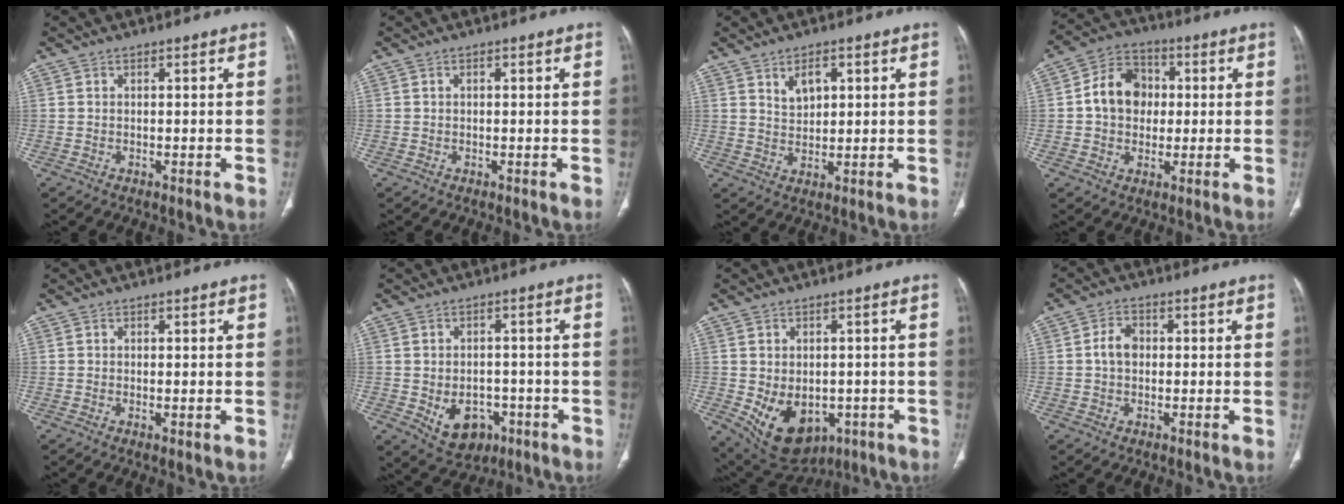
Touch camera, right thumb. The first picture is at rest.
{"total": 0.6, "force": [0.2, 0.4, 0.5], "torque": [-0.007, 0.005, 0.001]}
{"total": 4.9, "force": [2.3, 2.8, 3.3], "torque": [-0.044, -0.015, 0.042]}
{"total": 10.7, "force": [0.8, 8.7, 6.1], "torque": [-0.075, 0.017, 0.003]}
{"total": 0.8, "force": [0.0, 0.3, 0.7], "torque": [-0.014, -0.006, 0.002]}
{"total": 8.4, "force": [-2.9, 6.4, 4.8], "torque": [-0.051, 0.015, -0.028]}
{"total": 12.5, "force": [-3.6, 9.0, 7.8], "torque": [-0.107, -0.002, -0.029]}
{"total": 4.2, "force": [0.2, 3.2, 2.7], "torque": [-0.044, 0.011, -0.003]}